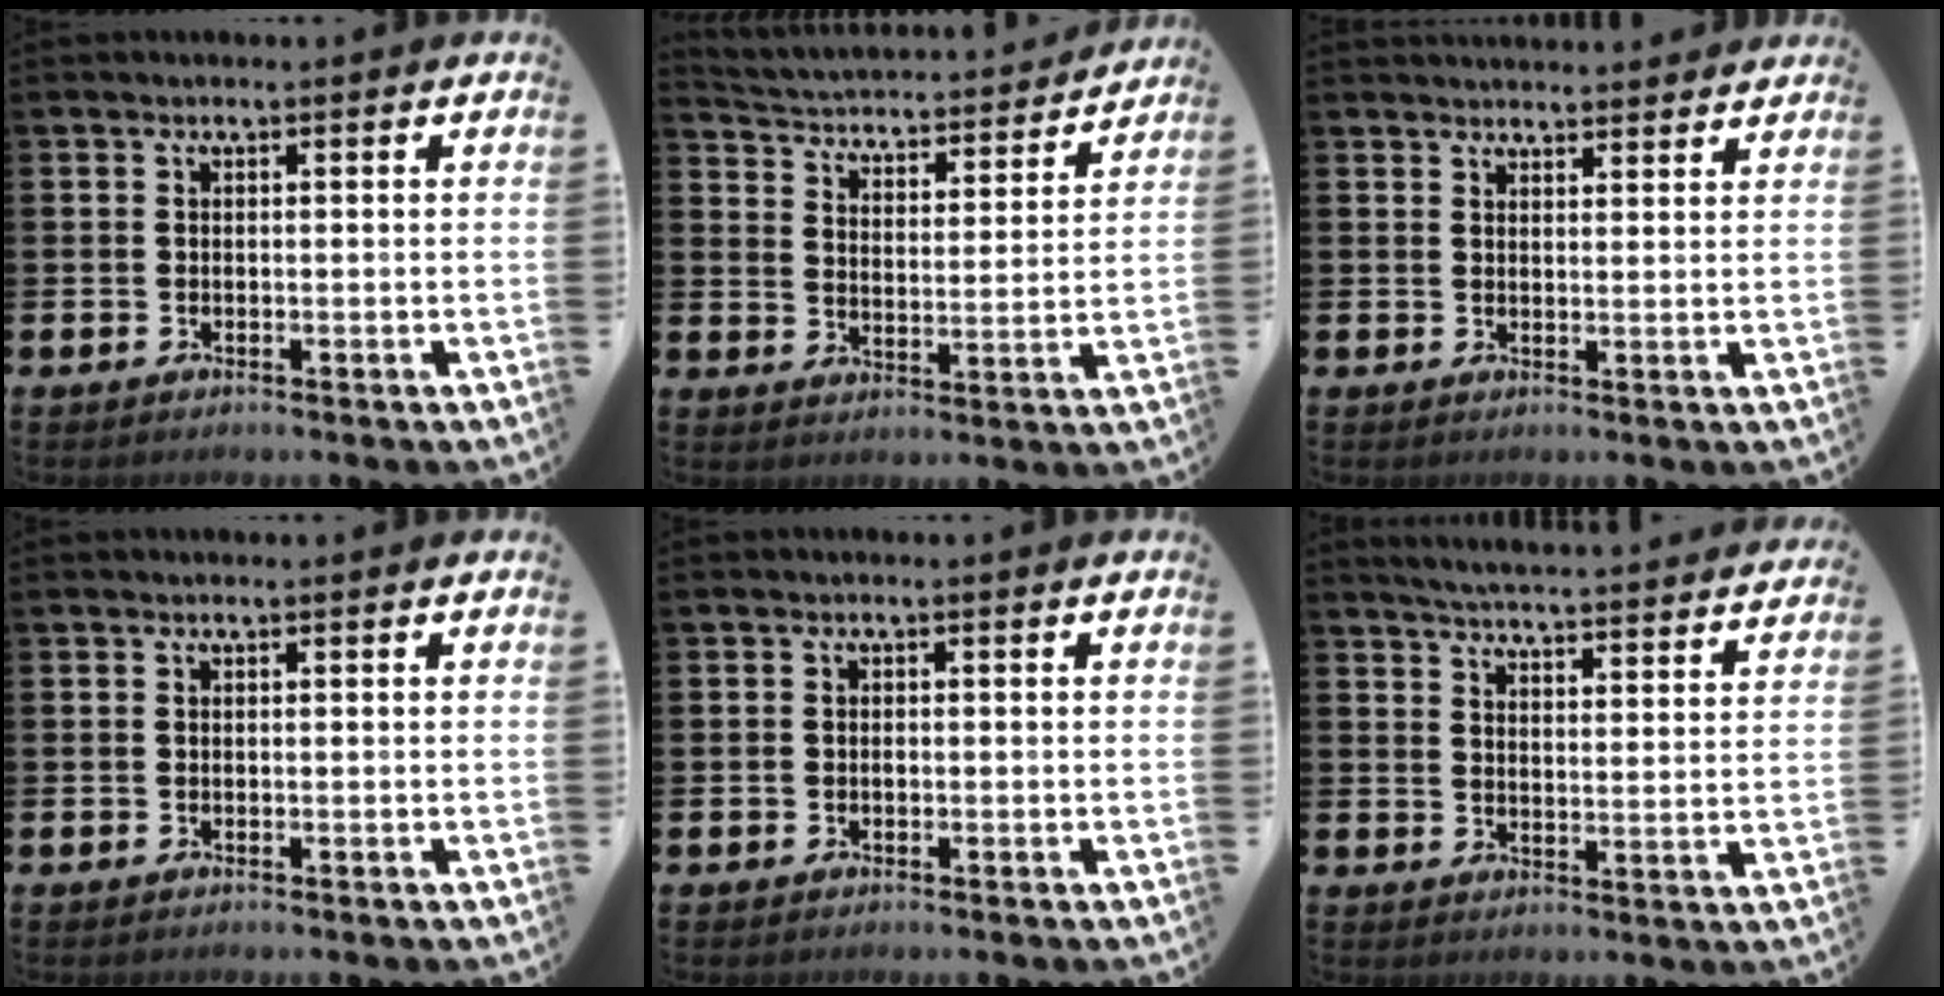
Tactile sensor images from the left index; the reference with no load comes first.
{"total": 3.6, "force": [3.5, 0.8, 0.4], "torque": [-0.032, -0.040, 0.051]}
{"total": 3.0, "force": [2.9, 0.3, -0.1], "torque": [0.002, -0.016, 0.053]}
{"total": 0.0}
{"total": 0.6, "force": [-0.2, 0.5, 0.3], "torque": [-0.007, 0.004, -0.005]}
{"total": 5.4, "force": [5.3, -0.1, 0.7], "torque": [-0.034, -0.043, 0.092]}